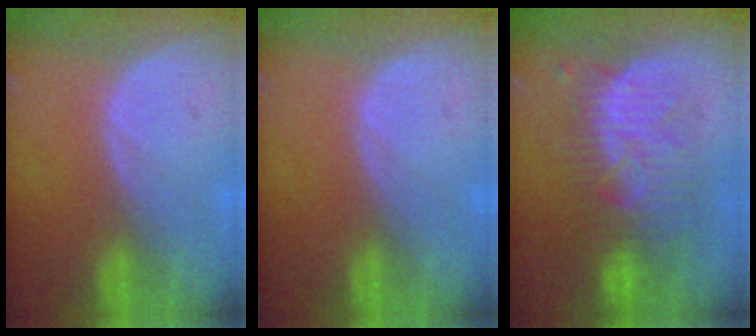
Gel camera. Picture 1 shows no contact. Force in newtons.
{"total": 0.0}
{"total": 8.8, "press": 8.8, "slide": 0.2}